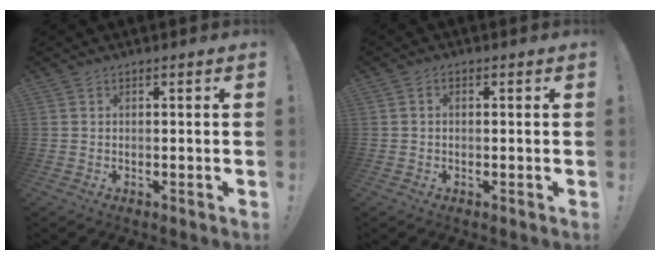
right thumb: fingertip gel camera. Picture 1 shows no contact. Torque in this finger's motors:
{"motor_torque": [0.06, -0.18, 0.11, 0.08, -0.03]}